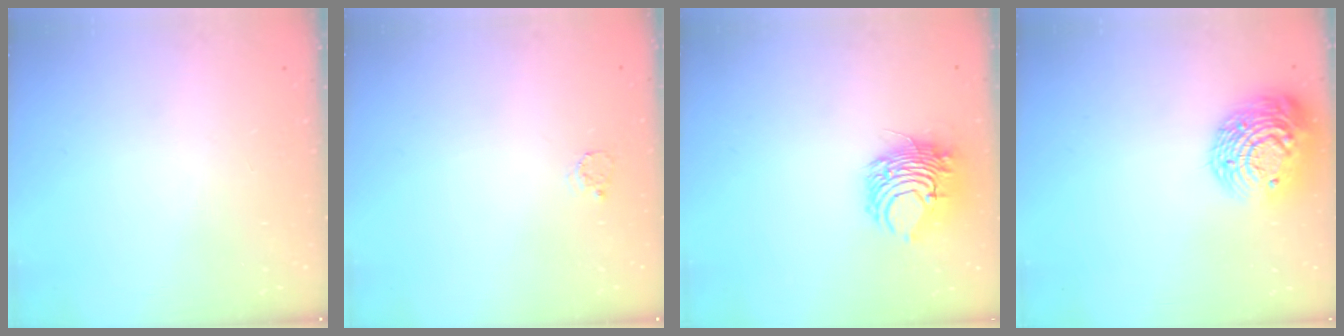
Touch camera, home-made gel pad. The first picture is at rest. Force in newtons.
{"total": 2.5, "press": 2.5, "slide": 0.3}
{"total": 8.5, "press": 8.4, "slide": 1.4}
{"total": 16.8, "press": 16.8, "slide": 1.1}